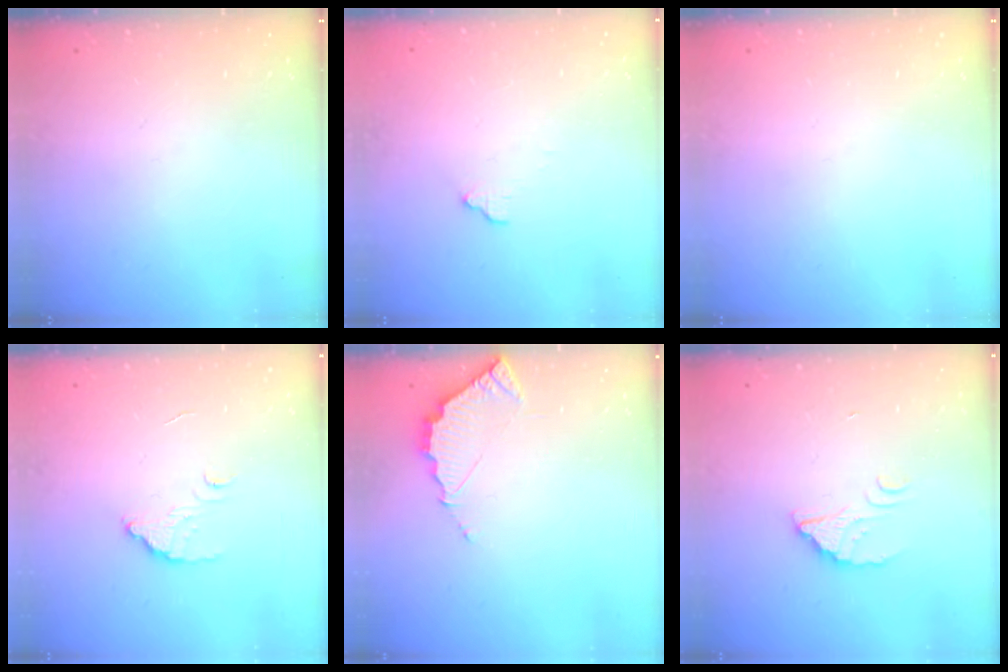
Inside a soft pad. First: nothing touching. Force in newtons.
{"total": 4.4, "press": 4.3, "slide": 0.2}
{"total": 0.0}
{"total": 3.8, "press": 3.8, "slide": 0.1}
{"total": 4.2, "press": 4.2, "slide": 0.3}
{"total": 2.2, "press": 2.2, "slide": 0.2}